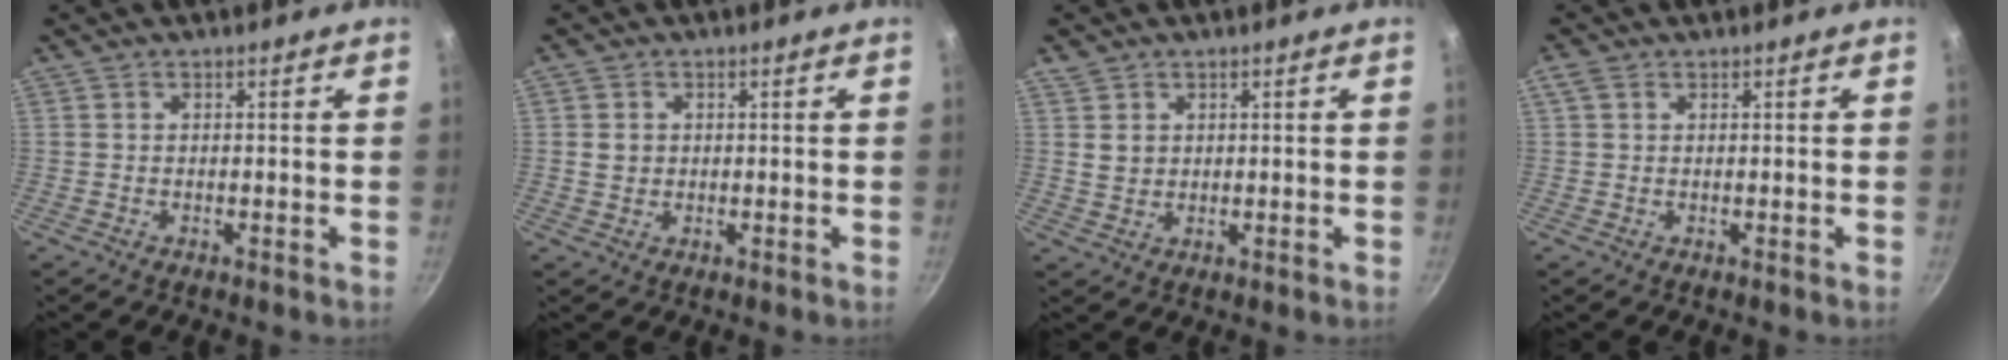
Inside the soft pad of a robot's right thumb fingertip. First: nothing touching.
{"total": 2.6, "force": [0.2, 2.3, 1.3], "torque": [-0.015, 0.004, 0.004]}
{"total": 3.0, "force": [1.2, 2.5, 1.1], "torque": [-0.009, 0.000, 0.024]}
{"total": 1.8, "force": [0.8, 1.2, 1.1], "torque": [-0.024, 0.005, 0.016]}